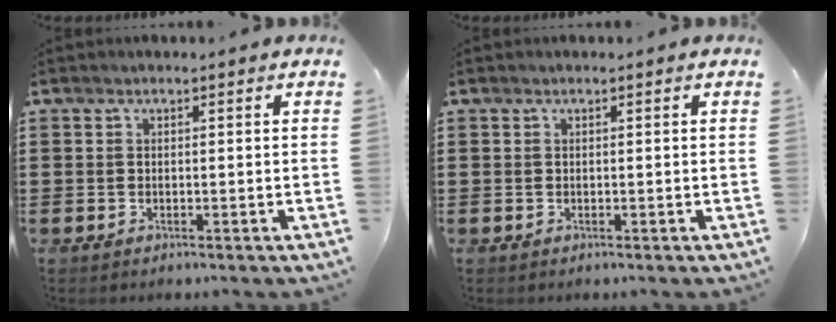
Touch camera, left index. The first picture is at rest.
{"total": 0.0}